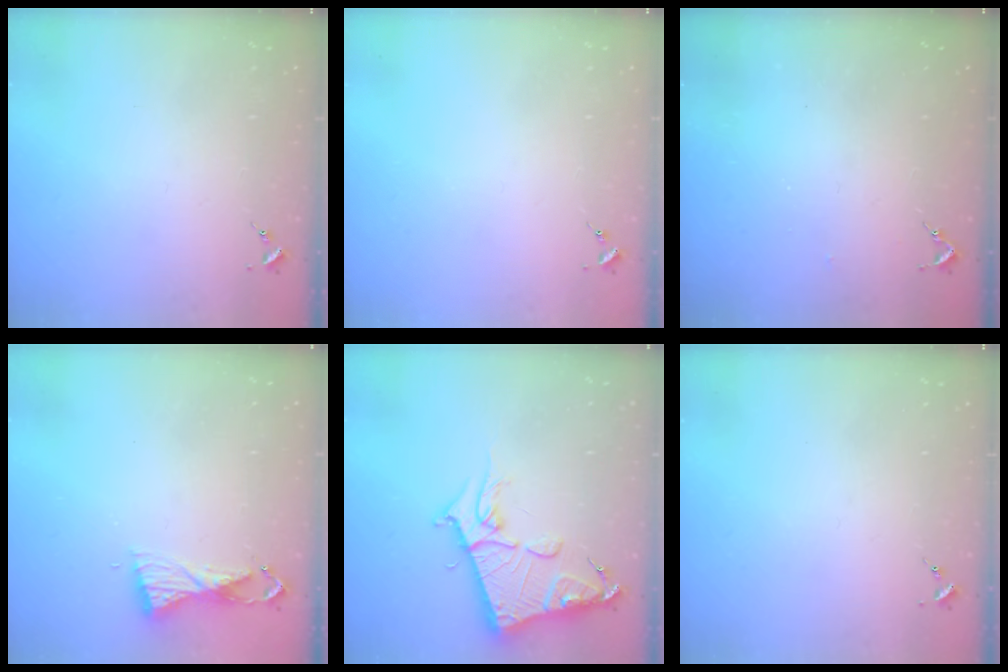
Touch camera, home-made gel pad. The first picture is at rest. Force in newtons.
{"total": 0.0}
{"total": 2.6, "press": 2.5, "slide": 0.3}
{"total": 6.2, "press": 6.1, "slide": 0.6}
{"total": 14.8, "press": 14.8, "slide": 1.5}
{"total": 0.0}